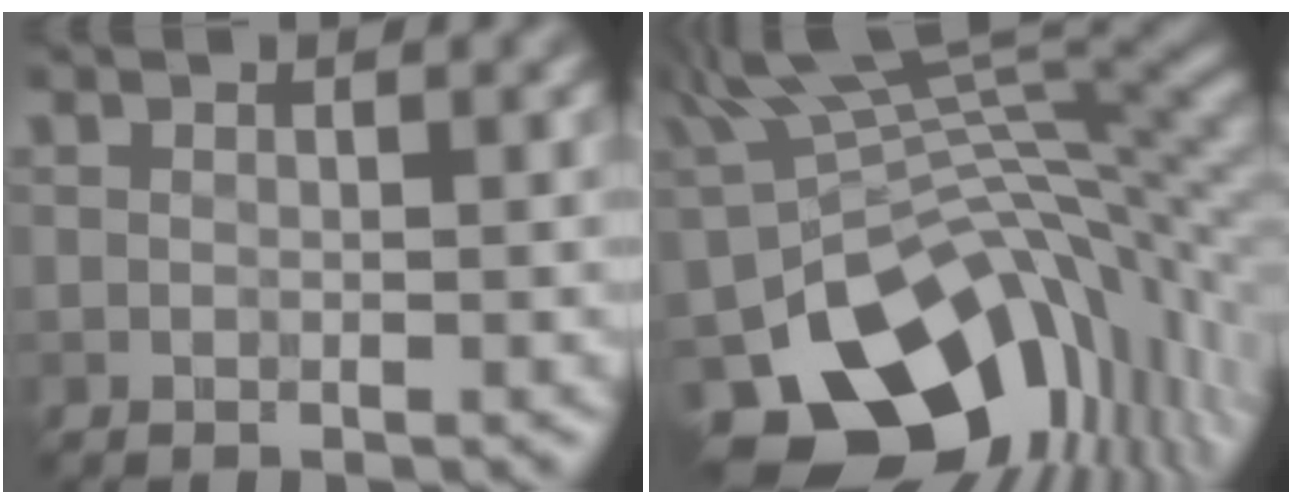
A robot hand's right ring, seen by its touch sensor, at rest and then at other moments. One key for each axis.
{"total": 14.5, "fx": -3.2, "fy": 9.1, "fz": 10.9, "tx": -0.173, "ty": -0.012, "tz": -0.043}